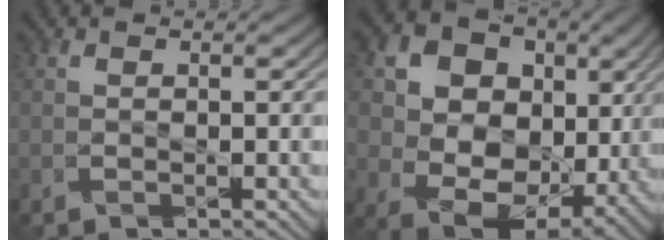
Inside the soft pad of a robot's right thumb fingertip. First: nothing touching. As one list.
[{"total": 13.9, "force": [3.4, 11.4, 7.2], "torque": [-0.190, 0.007, 0.082]}]